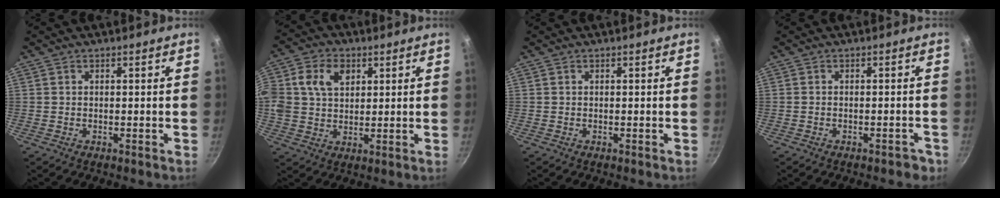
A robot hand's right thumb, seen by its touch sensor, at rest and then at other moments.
{"total": 11.2, "force": [3.3, 8.4, 6.6], "torque": [-0.125, 0.016, 0.054]}
{"total": 0.0}
{"total": 2.5, "force": [-1.7, 1.3, 1.4], "torque": [-0.007, 0.032, -0.006]}